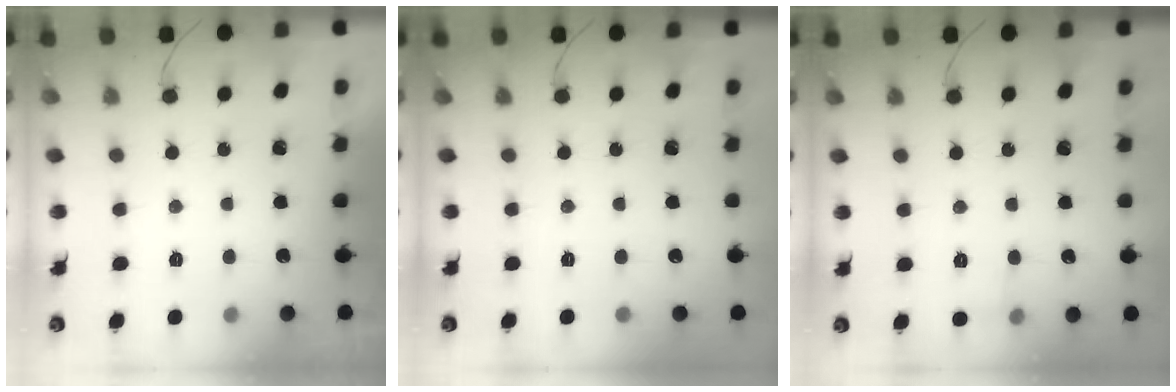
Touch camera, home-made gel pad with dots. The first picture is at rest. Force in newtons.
{"total": 0.0}
{"total": 5.6, "press": 5.3, "slide": 1.7}